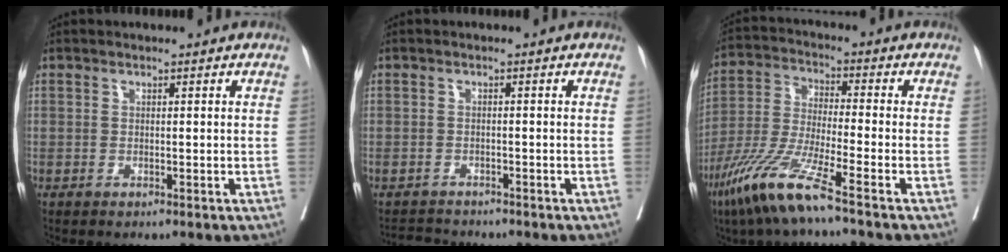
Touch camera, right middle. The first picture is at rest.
{"total": 2.7, "force": [-2.7, 0.3, -0.5], "torque": [0.009, -0.012, -0.043]}
{"total": 11.2, "force": [-7.2, -0.3, 8.5], "torque": [-0.183, -0.035, -0.150]}